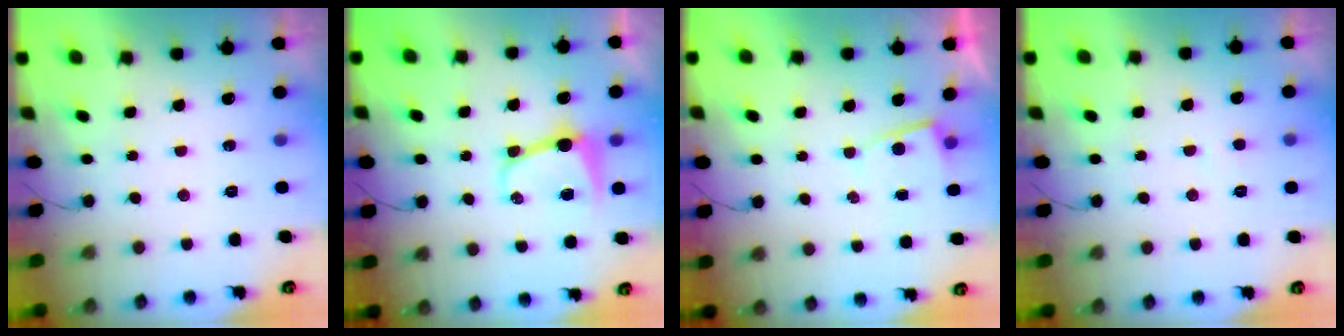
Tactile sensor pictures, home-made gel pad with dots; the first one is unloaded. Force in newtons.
{"total": 8.5, "press": 8.5, "slide": 1.0}
{"total": 2.8, "press": 2.8, "slide": 0.2}
{"total": 2.6, "press": 2.6, "slide": 0.2}